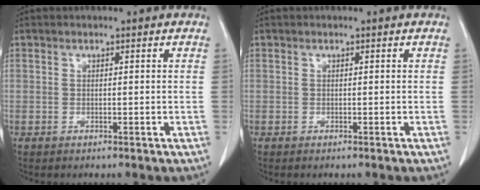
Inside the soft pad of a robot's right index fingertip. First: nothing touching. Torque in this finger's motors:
{"motor_torque": [0.10, -0.06, 0.01, 0.01]}